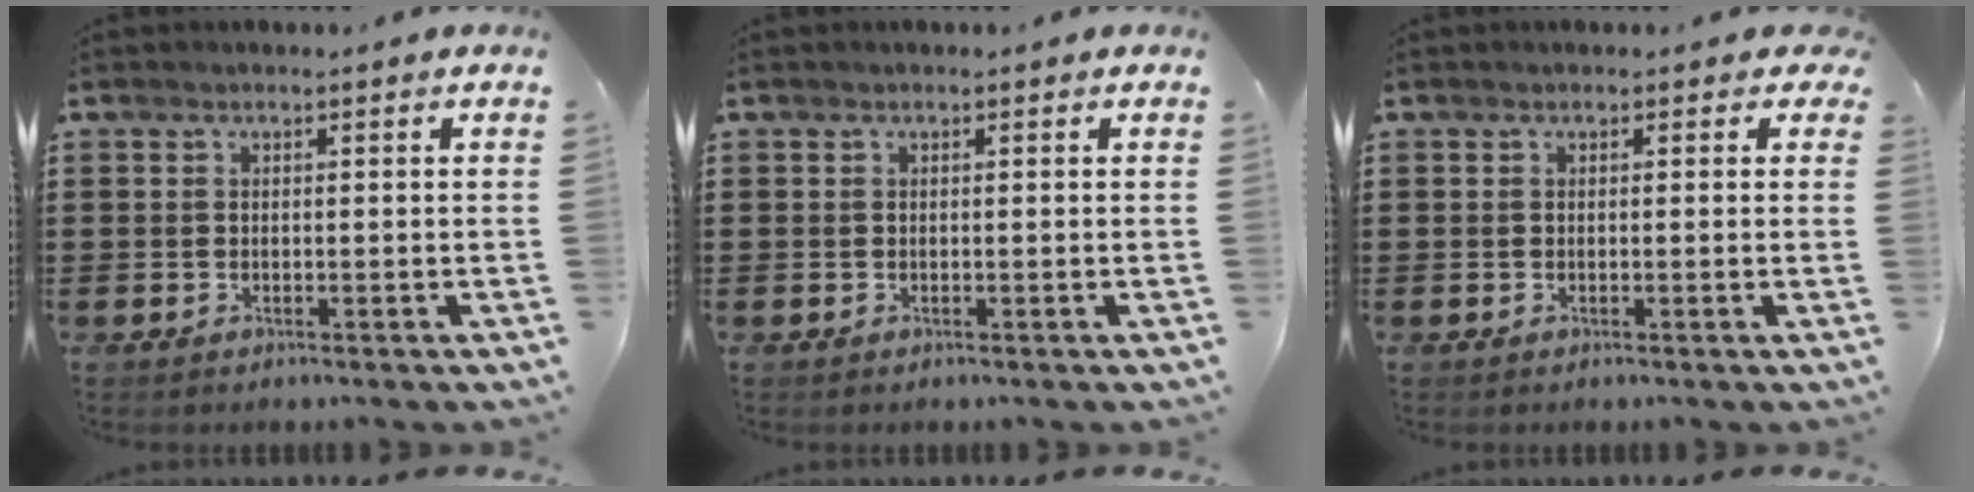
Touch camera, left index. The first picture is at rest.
{"total": 0.0}
{"total": 0.7, "force": [0.1, 0.6, 0.4], "torque": [-0.010, 0.006, 0.000]}